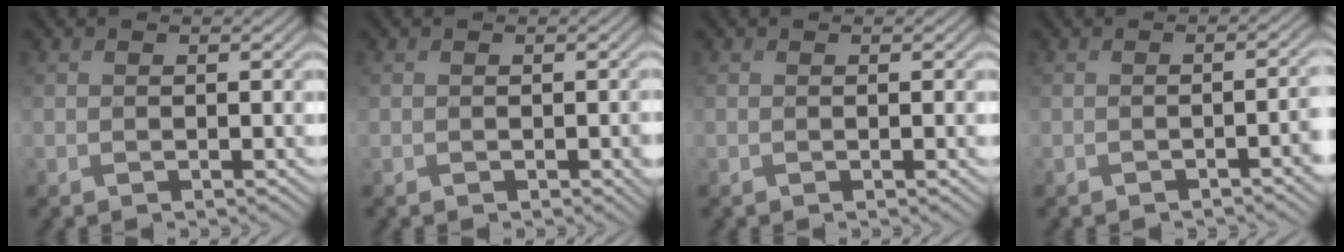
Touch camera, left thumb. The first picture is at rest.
{"total": 1.3, "force": [-0.3, 0.8, 1.0], "torque": [-0.015, -0.007, -0.002]}
{"total": 0.7, "force": [0.0, 0.1, 0.7], "torque": [-0.010, -0.001, 0.000]}
{"total": 3.4, "force": [-1.1, 0.8, 3.1], "torque": [-0.034, 0.006, -0.023]}